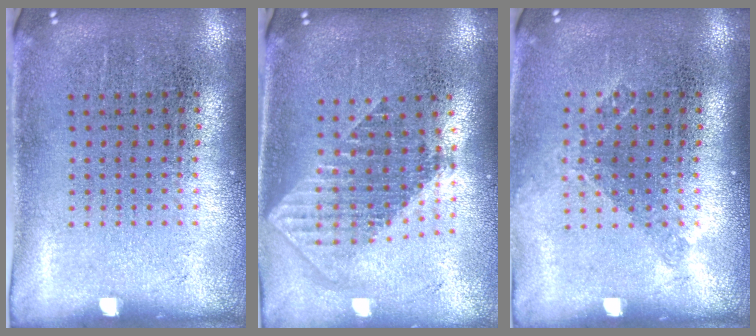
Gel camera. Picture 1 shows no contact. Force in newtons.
{"total": 1.9, "press": 1.5, "slide": 1.1}
{"total": 1.0, "press": 0.8, "slide": 0.6}